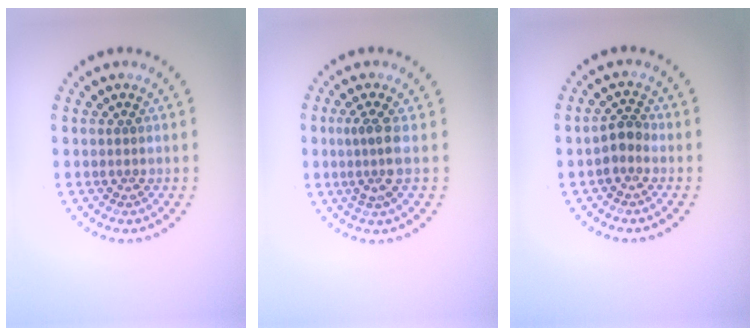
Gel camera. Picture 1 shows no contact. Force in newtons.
{"total": 2.5, "press": 1.9, "slide": 1.7}
{"total": 1.7, "press": 1.5, "slide": 0.8}